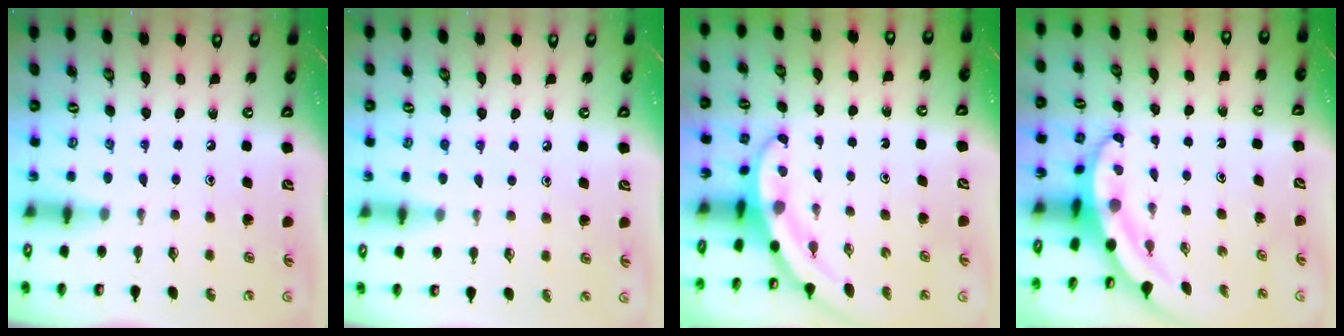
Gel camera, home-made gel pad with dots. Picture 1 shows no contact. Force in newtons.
{"total": 3.3, "press": 3.3, "slide": 0.5}
{"total": 3.1, "press": 3.1, "slide": 0.1}
{"total": 3.9, "press": 3.8, "slide": 0.5}